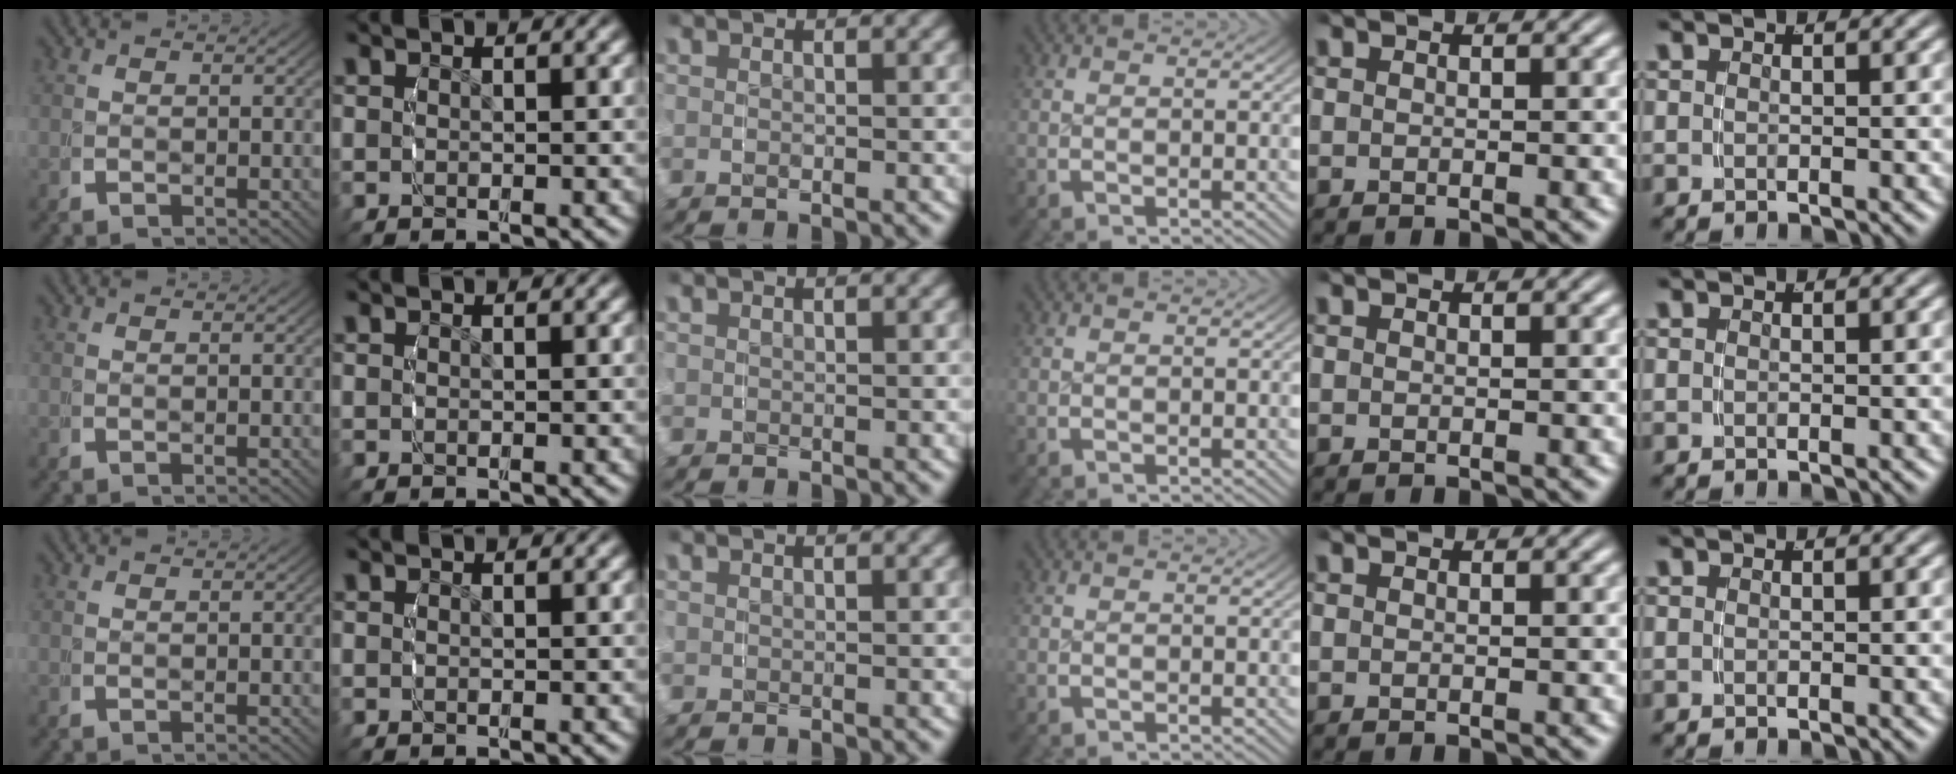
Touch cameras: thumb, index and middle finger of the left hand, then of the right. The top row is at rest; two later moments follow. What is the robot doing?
{"motion": "grasp_and_lifting", "object": "fork"}